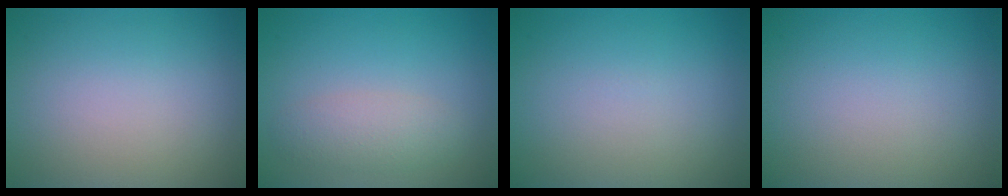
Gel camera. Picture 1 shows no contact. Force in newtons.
{"total": 2.4, "press": 2.4, "slide": 0.2}
{"total": 0.0}
{"total": 0.0}